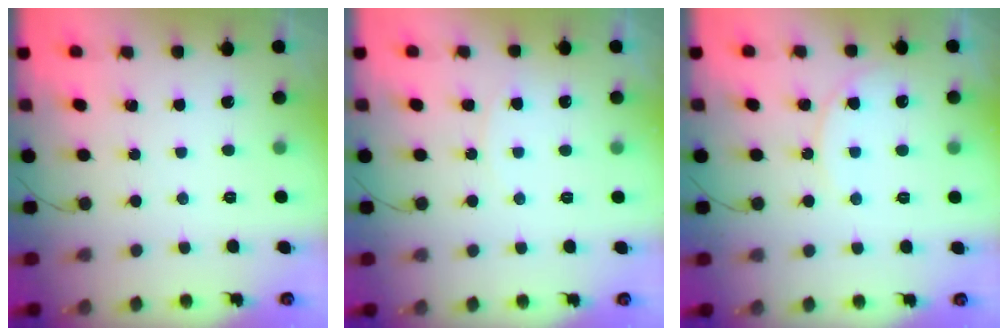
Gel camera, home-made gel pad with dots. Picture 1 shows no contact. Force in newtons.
{"total": 7.1, "press": 7.1, "slide": 0.5}
{"total": 8.6, "press": 8.6, "slide": 0.4}